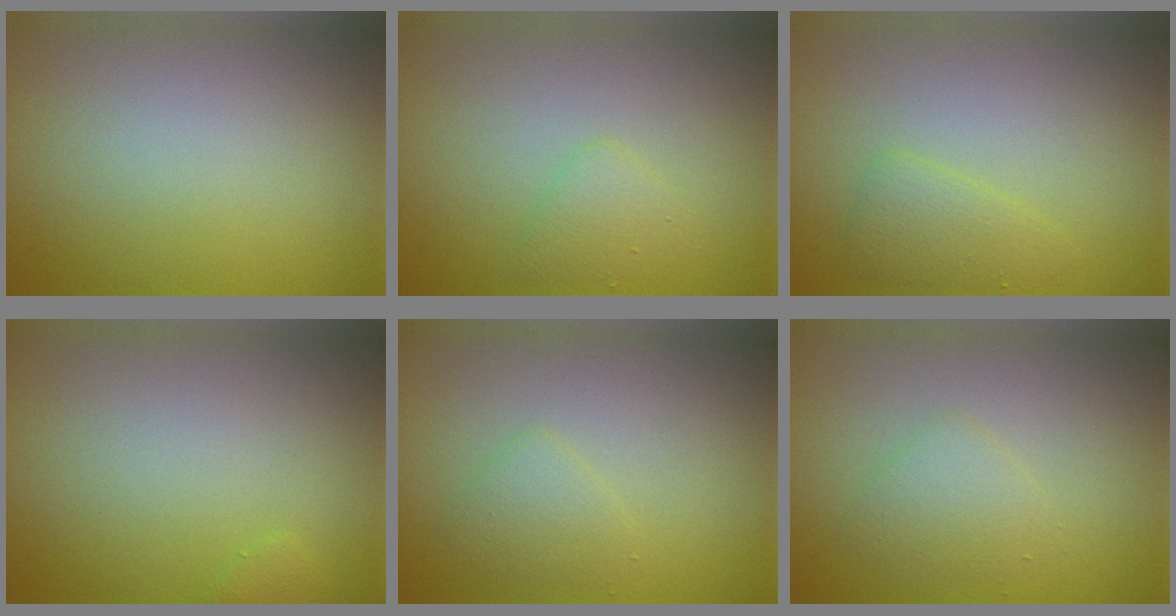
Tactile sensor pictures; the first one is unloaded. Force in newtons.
{"total": 1.5, "press": 1.5, "slide": 0.0}
{"total": 1.9, "press": 1.9, "slide": 0.0}
{"total": 0.7, "press": 0.7, "slide": 0.0}
{"total": 1.6, "press": 1.6, "slide": 0.1}
{"total": 1.9, "press": 1.9, "slide": 0.2}